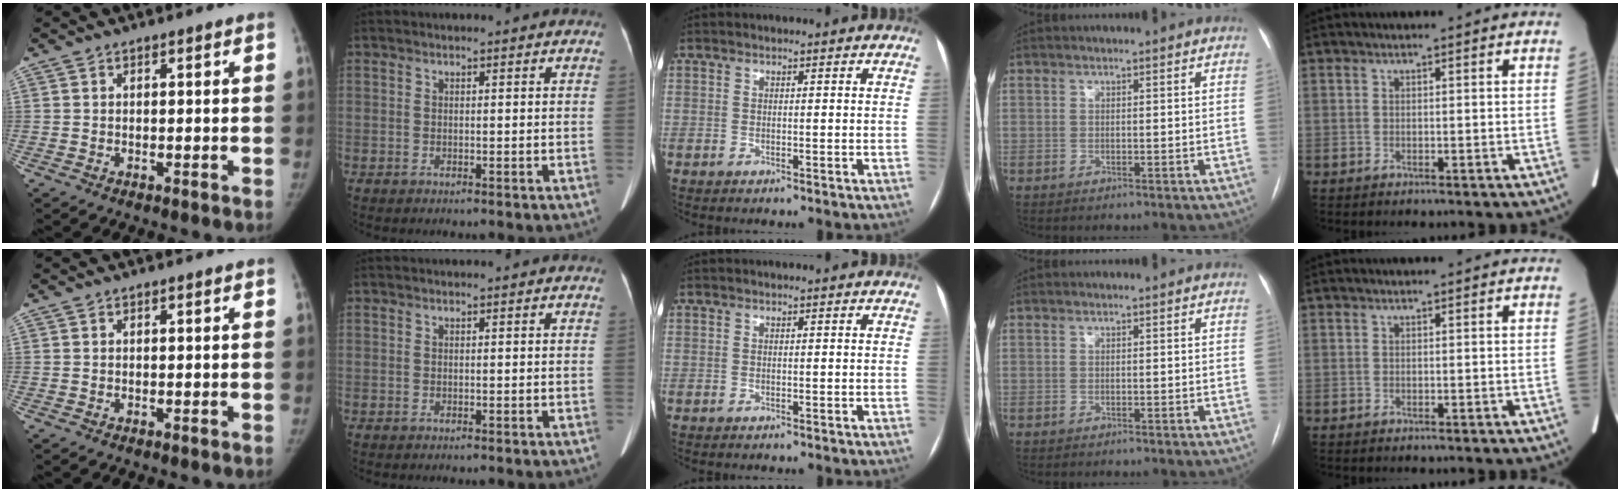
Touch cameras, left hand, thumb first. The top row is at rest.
{}